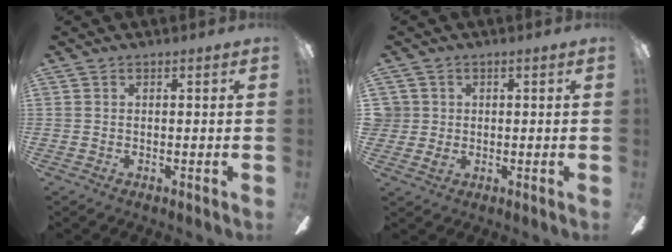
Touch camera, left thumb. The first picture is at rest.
{"total": 3.2, "force": [0.4, 3.2, 0.3], "torque": [-0.006, 0.004, 0.007]}